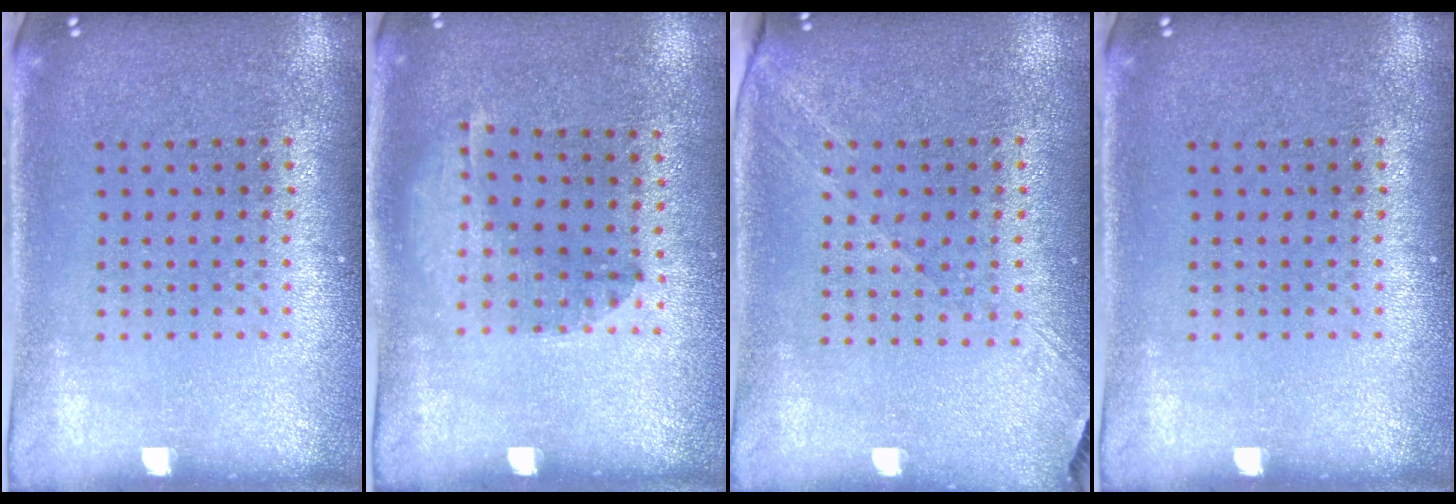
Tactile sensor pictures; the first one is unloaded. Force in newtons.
{"total": 1.2, "press": 1.0, "slide": 0.7}
{"total": 1.5, "press": 1.3, "slide": 0.8}
{"total": 0.0}